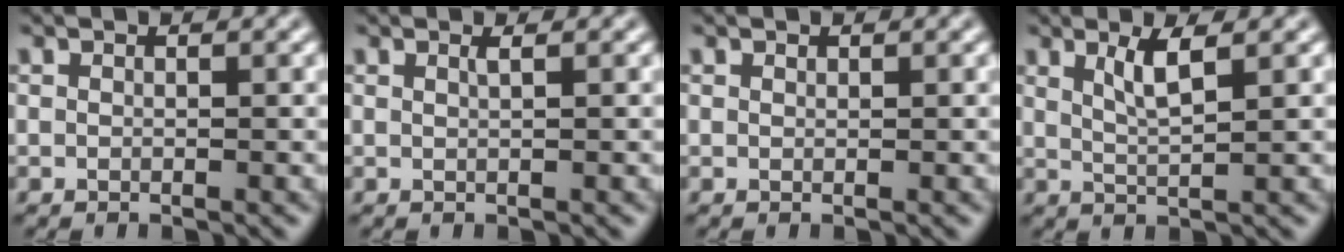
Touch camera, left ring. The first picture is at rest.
{"total": 0.8, "force": [0.4, 0.2, 0.7], "torque": [-0.005, 0.001, 0.005]}
{"total": 0.0}
{"total": 2.7, "force": [1.3, 0.5, 2.3], "torque": [-0.040, -0.003, 0.026]}